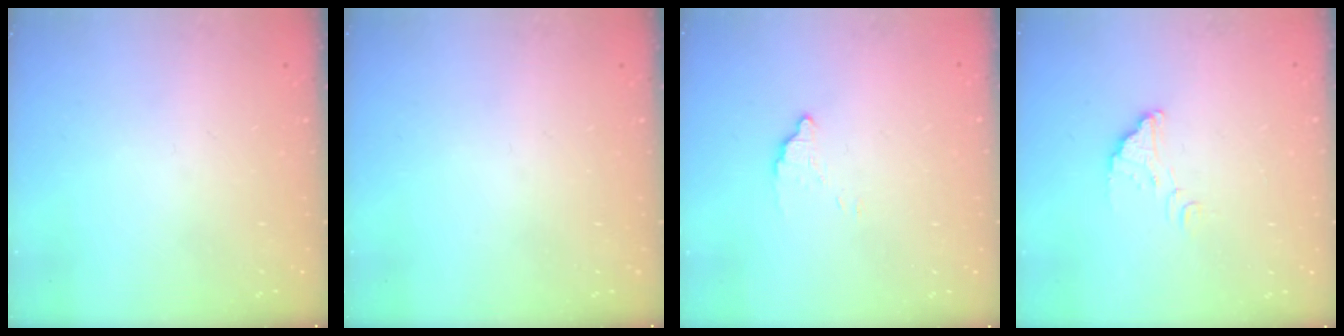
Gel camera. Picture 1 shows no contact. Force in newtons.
{"total": 0.0}
{"total": 2.5, "press": 2.5, "slide": 0.1}
{"total": 2.9, "press": 2.9, "slide": 0.2}